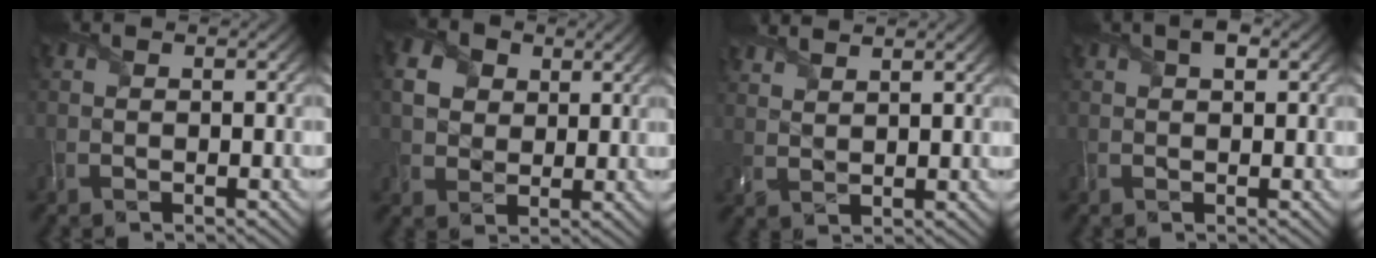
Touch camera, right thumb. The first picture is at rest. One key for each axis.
{"total": 4.8, "fx": 1.7, "fy": 3.9, "fz": 2.1, "tx": -0.063, "ty": 0.002, "tz": 0.027}
{"total": 3.5, "fx": 3.2, "fy": 0.5, "fz": 1.5, "tx": -0.035, "ty": 0.000, "tz": 0.060}
{"total": 1.8, "fx": 0.8, "fy": 0.7, "fz": 1.4, "tx": -0.024, "ty": 0.007, "tz": 0.012}